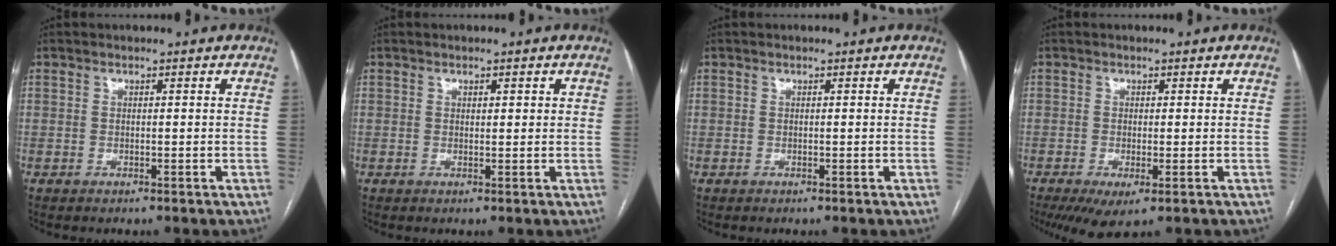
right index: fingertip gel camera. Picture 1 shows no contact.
{"total": 1.2, "force": [0.6, 0.5, 0.9], "torque": [-0.012, 0.003, 0.007]}
{"total": 0.0}
{"total": 4.8, "force": [-2.3, 1.3, 4.0], "torque": [-0.062, -0.012, -0.032]}